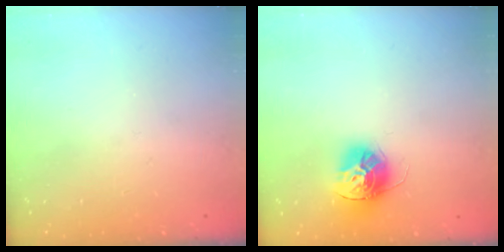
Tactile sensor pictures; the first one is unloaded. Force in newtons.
{"total": 13.5, "press": 13.5, "slide": 1.0}